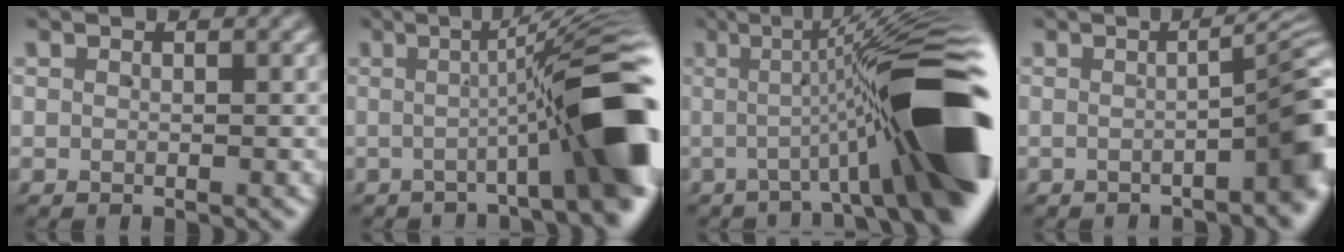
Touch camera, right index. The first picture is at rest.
{"total": 10.6, "force": [-2.0, 1.4, 10.3], "torque": [-0.119, 0.025, -0.039]}
{"total": 14.4, "force": [-2.1, 2.7, 14.0], "torque": [-0.169, 0.025, -0.043]}
{"total": 5.9, "force": [-1.6, 1.6, 5.5], "torque": [-0.052, 0.022, -0.034]}